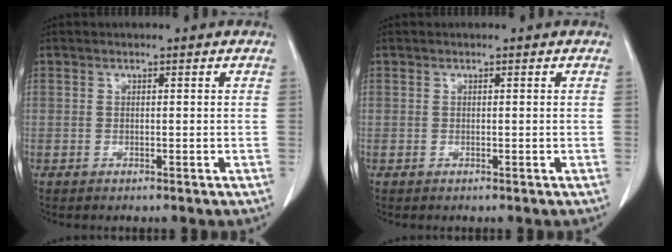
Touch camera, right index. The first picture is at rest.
{"total": 0.0}